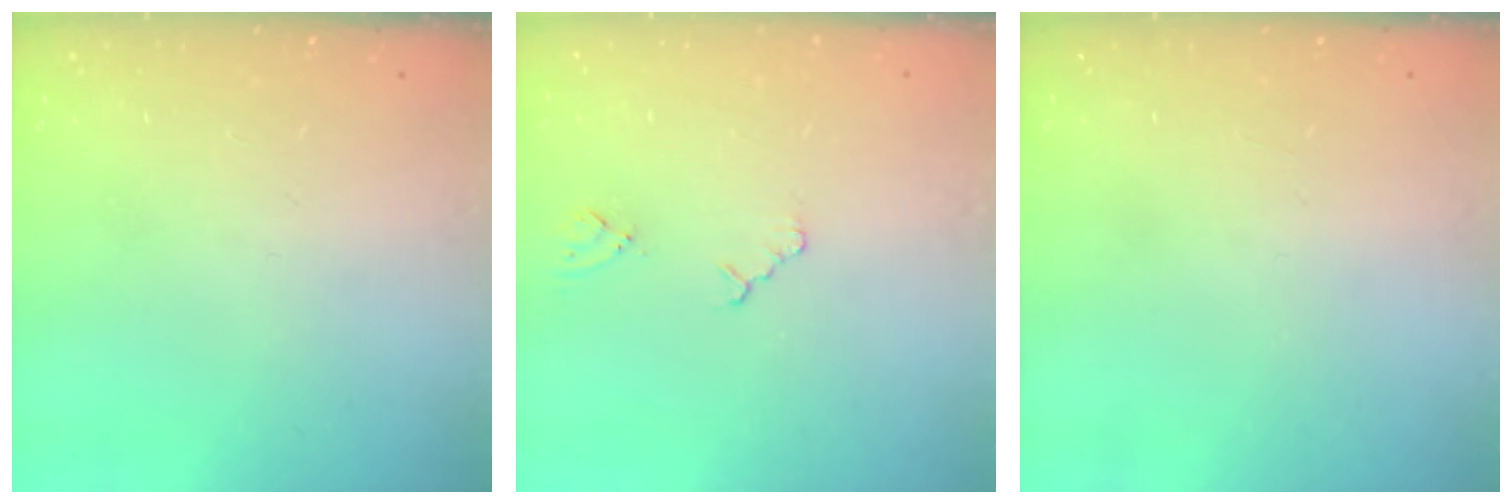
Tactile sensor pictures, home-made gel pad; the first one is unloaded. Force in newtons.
{"total": 2.2, "press": 2.2, "slide": 0.4}
{"total": 0.0}